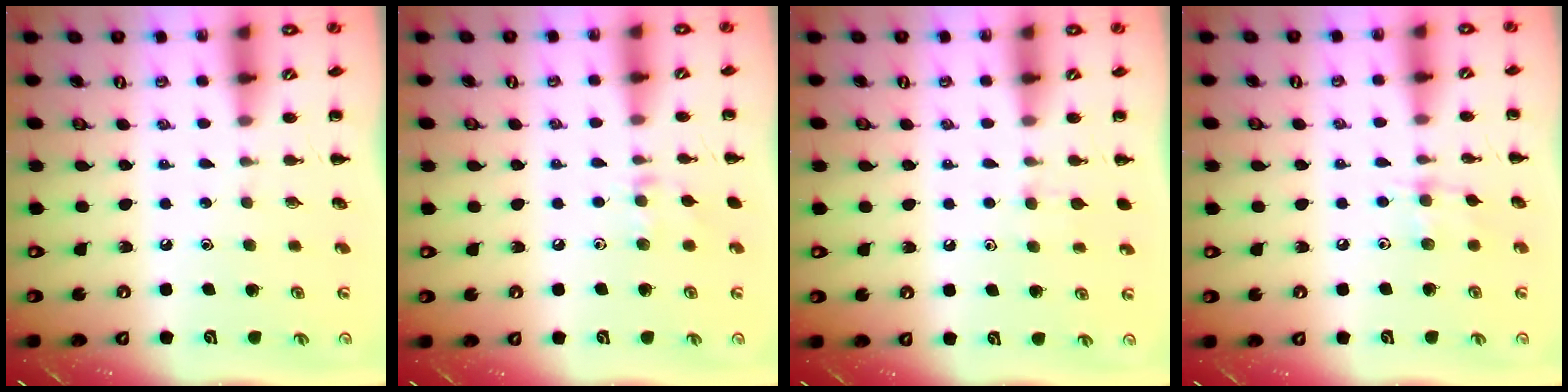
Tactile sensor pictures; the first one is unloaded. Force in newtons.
{"total": 7.7, "press": 7.5, "slide": 1.7}
{"total": 5.6, "press": 5.4, "slide": 1.6}
{"total": 6.8, "press": 6.8, "slide": 0.8}